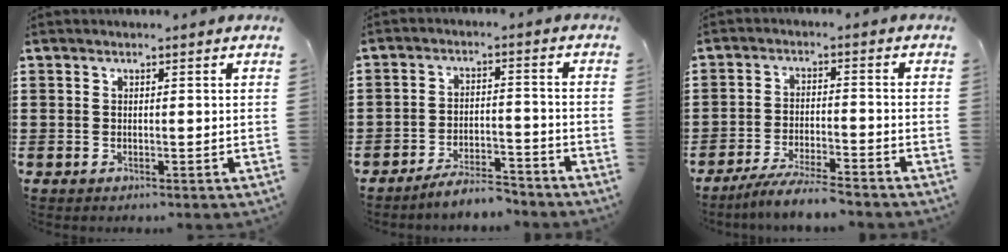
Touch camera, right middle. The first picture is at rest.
{"total": 5.2, "force": [-5.1, 0.6, 0.9], "torque": [-0.014, 0.008, -0.100]}
{"total": 5.2, "force": [-4.7, 0.0, 2.1], "torque": [-0.048, -0.010, -0.093]}